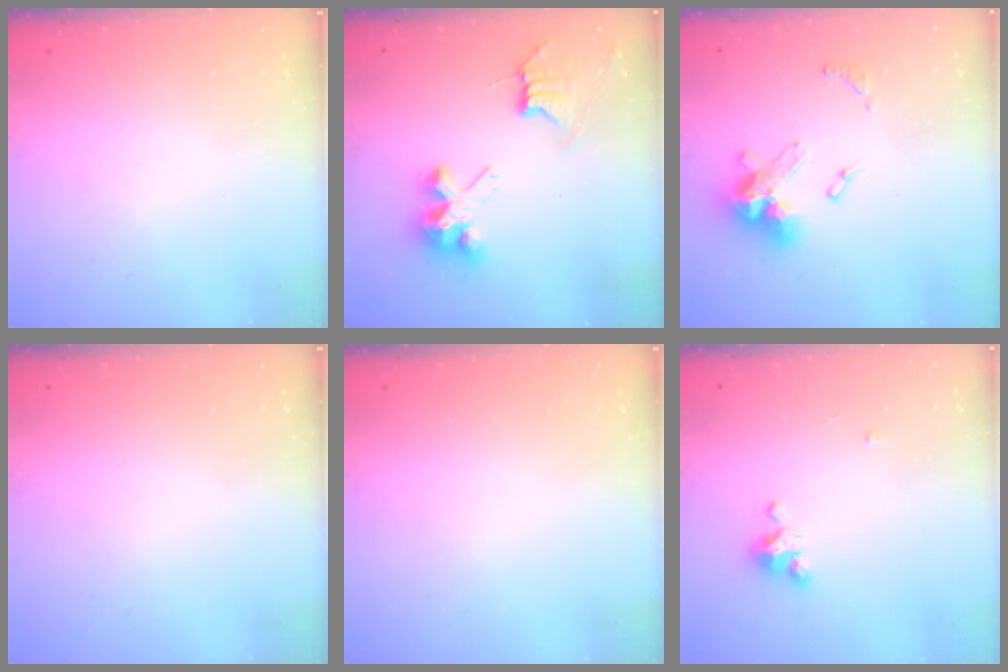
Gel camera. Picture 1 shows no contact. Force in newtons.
{"total": 8.2, "press": 8.2, "slide": 0.7}
{"total": 14.1, "press": 14.1, "slide": 0.9}
{"total": 0.0}
{"total": 0.0}
{"total": 3.8, "press": 3.8, "slide": 0.4}